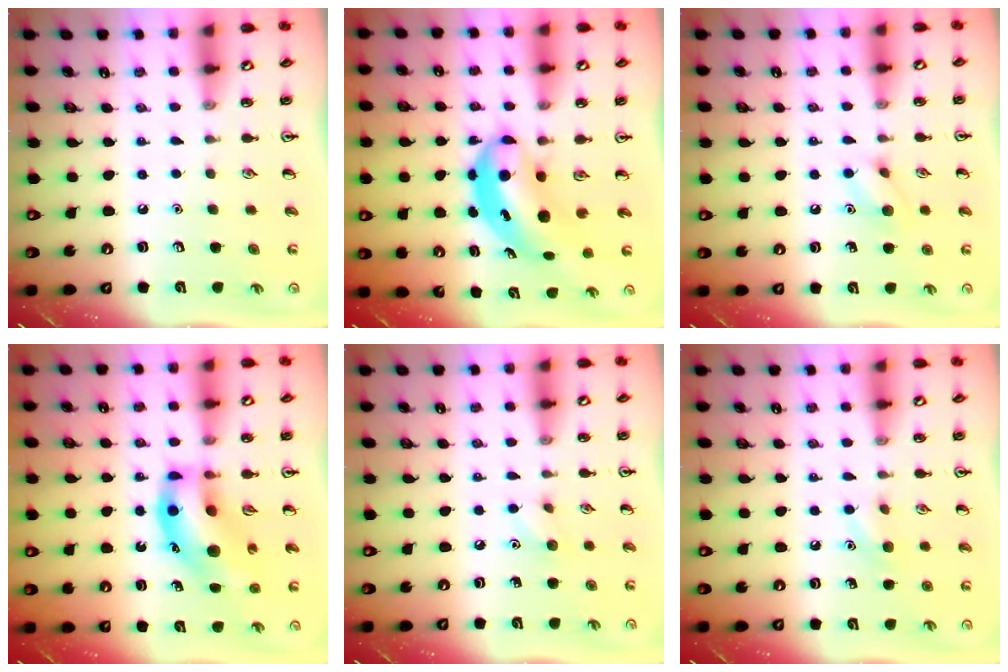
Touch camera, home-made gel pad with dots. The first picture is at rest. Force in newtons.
{"total": 6.7, "press": 6.4, "slide": 2.0}
{"total": 7.4, "press": 7.3, "slide": 1.0}
{"total": 16.3, "press": 15.9, "slide": 3.6}
{"total": 5.8, "press": 5.5, "slide": 1.8}
{"total": 6.8, "press": 6.6, "slide": 1.5}